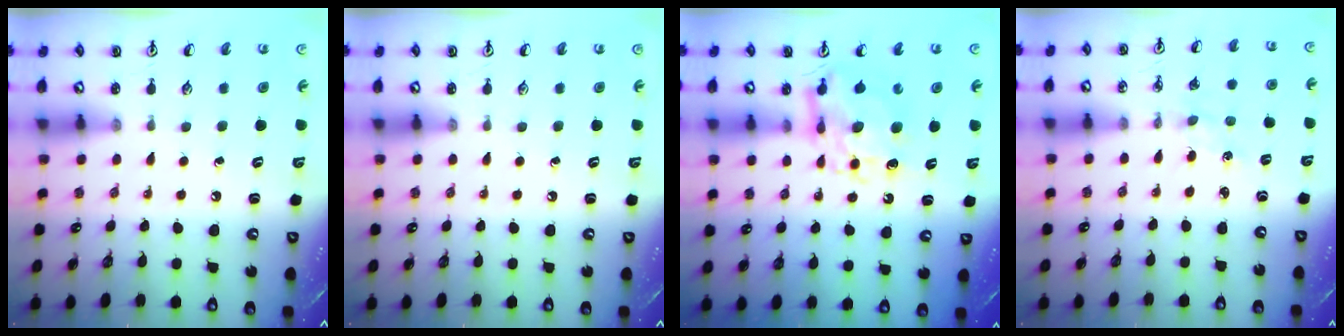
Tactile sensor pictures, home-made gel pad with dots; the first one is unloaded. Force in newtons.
{"total": 0.0}
{"total": 10.9, "press": 10.8, "slide": 1.4}
{"total": 0.0}